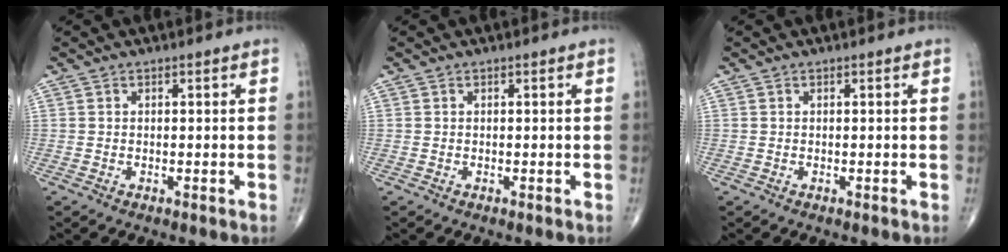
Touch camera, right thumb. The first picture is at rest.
{"total": 0.0}
{"total": 0.0}